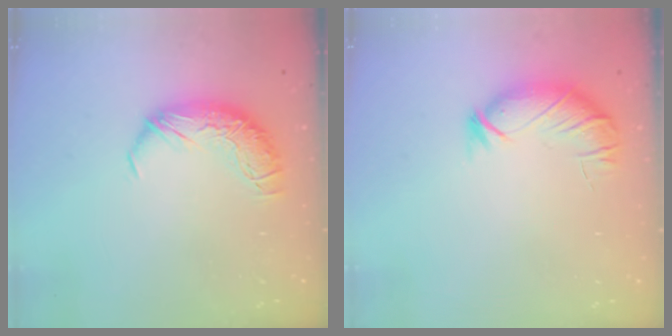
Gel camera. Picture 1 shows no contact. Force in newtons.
{"total": 3.6, "press": 3.5, "slide": 0.8}